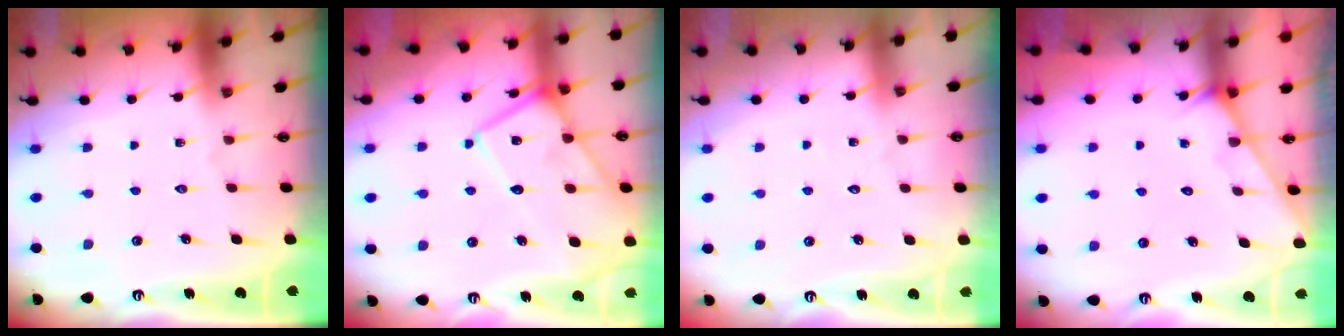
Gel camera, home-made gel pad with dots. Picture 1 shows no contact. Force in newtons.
{"total": 13.6, "press": 13.6, "slide": 1.3}
{"total": 3.7, "press": 3.6, "slide": 0.5}
{"total": 2.0, "press": 2.0, "slide": 0.1}